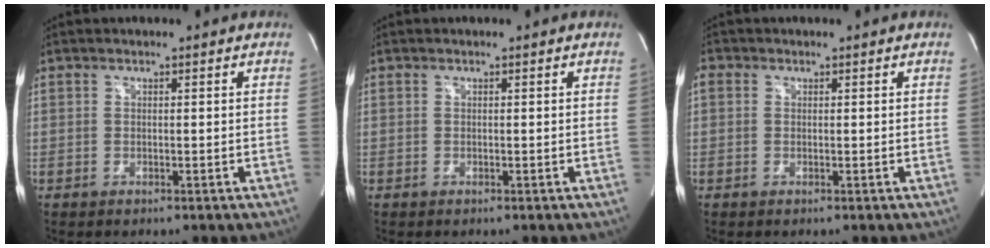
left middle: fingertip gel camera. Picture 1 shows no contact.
{"total": 0.0}
{"total": 1.3, "force": [0.4, 1.1, 0.5], "torque": [-0.010, 0.011, 0.006]}